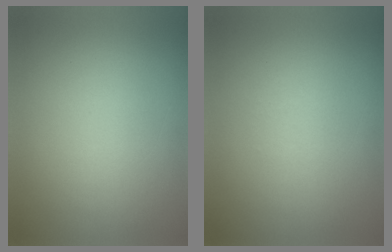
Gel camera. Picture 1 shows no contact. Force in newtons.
{"total": 1.4}